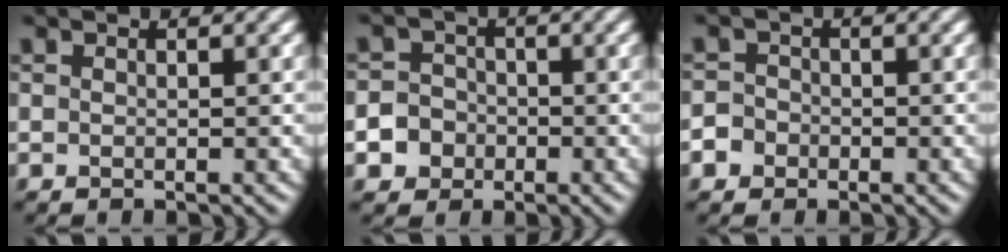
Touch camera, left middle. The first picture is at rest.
{"total": 5.0, "force": [-2.5, 4.3, 0.5], "torque": [0.006, -0.005, -0.062]}
{"total": 3.8, "force": [-2.3, 3.0, 0.4], "torque": [0.006, -0.001, -0.055]}